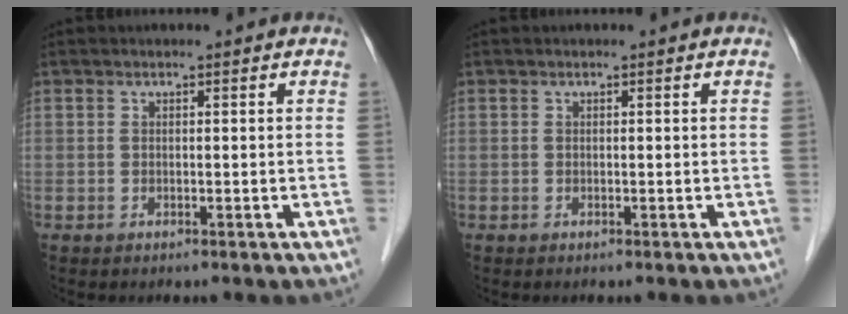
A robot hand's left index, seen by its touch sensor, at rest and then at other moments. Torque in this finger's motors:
{"motor_torque": [-0.02, 0.02, 0.00, 0.00]}